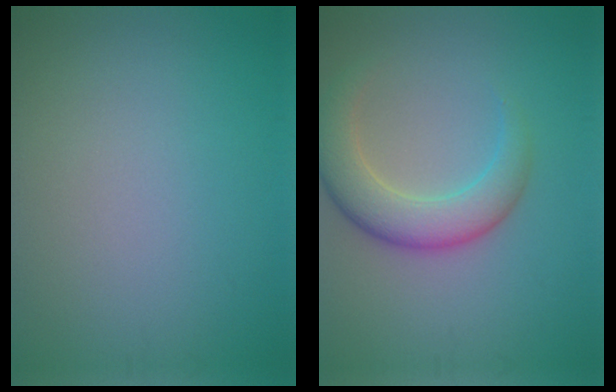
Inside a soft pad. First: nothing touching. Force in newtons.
{"total": 4.8, "press": 4.8, "slide": 0.1}